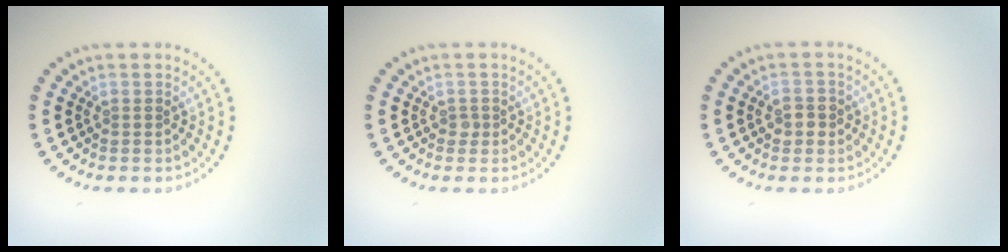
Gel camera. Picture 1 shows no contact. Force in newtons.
{"total": 0.7, "press": 0.5, "slide": 0.4}
{"total": 1.7, "press": 1.7, "slide": 0.3}